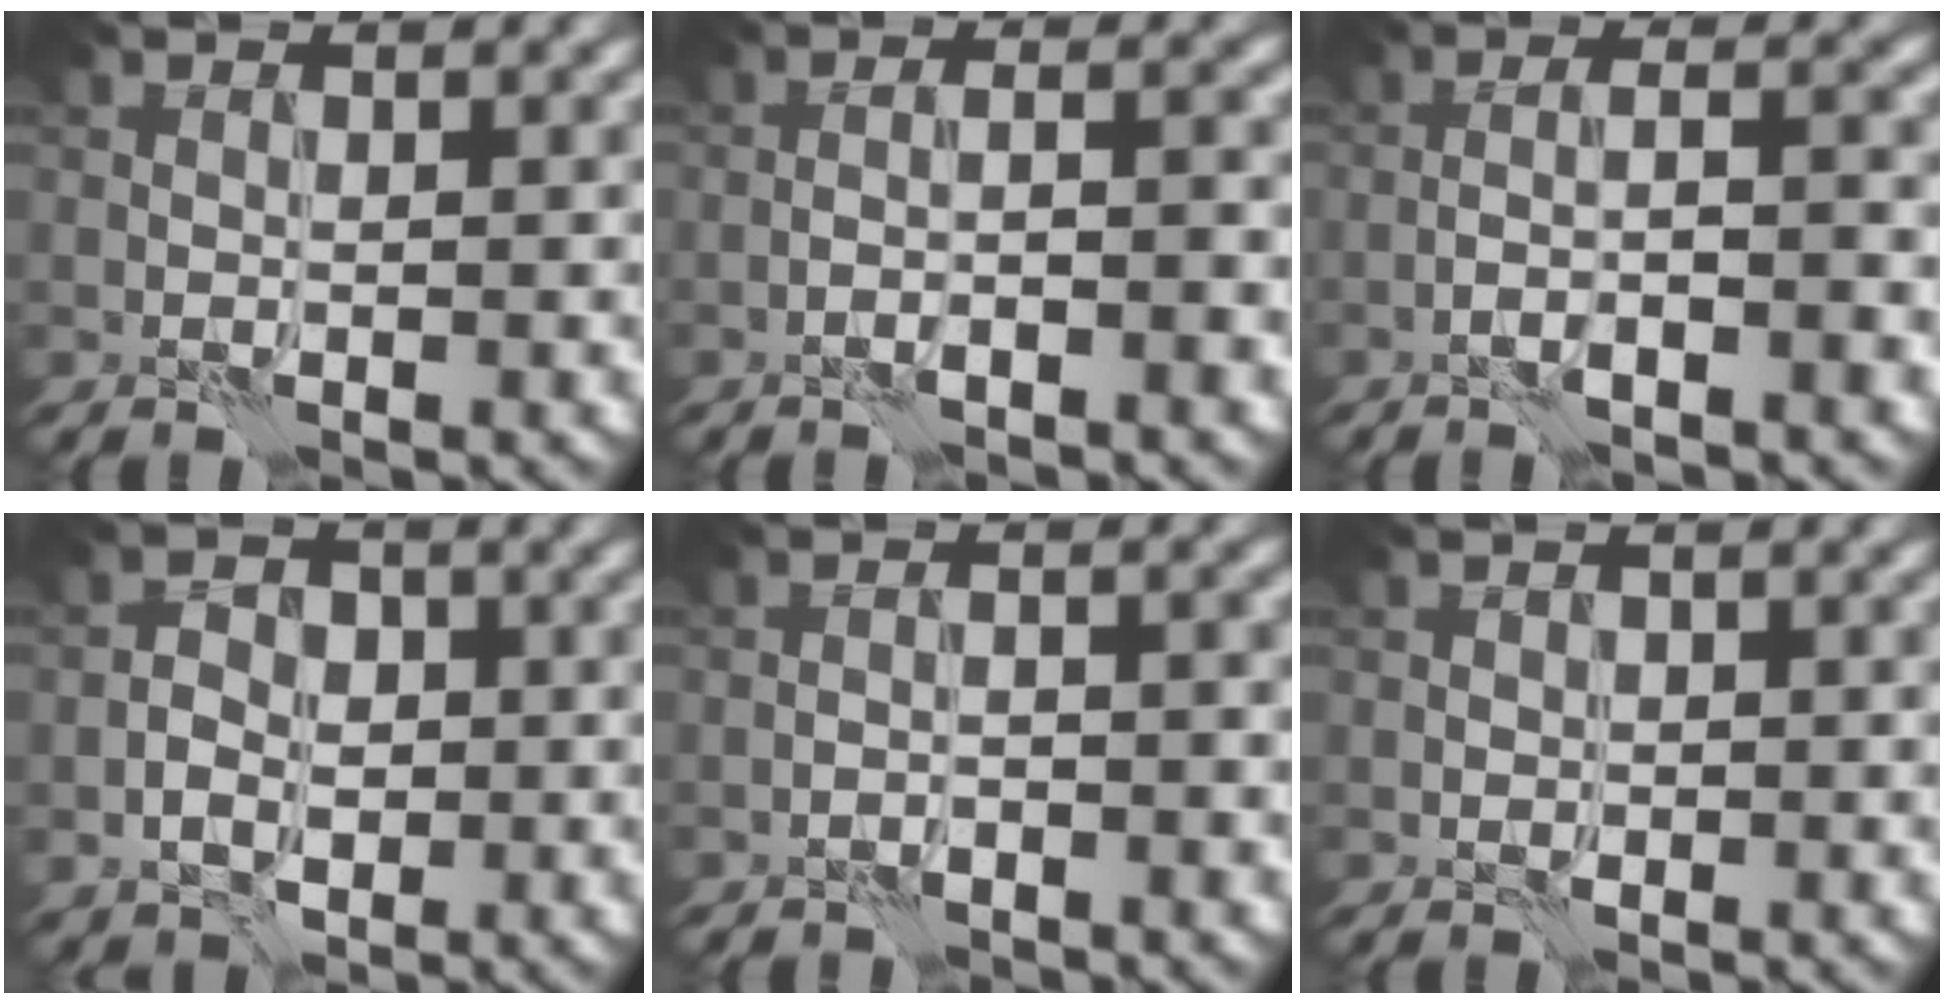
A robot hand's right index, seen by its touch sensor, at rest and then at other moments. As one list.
[{"total": 3.2, "force": [-1.8, 0.4, 2.6], "torque": [-0.042, 0.014, -0.039]}, {"total": 4.2, "force": [-2.1, 0.7, 3.6], "torque": [-0.056, 0.015, -0.045]}, {"total": 3.4, "force": [-0.9, 2.6, 1.9], "torque": [-0.027, 0.002, -0.017]}, {"total": 1.7, "force": [-1.5, 0.4, 0.7], "torque": [-0.007, 0.010, -0.029]}, {"total": 0.6, "force": [-0.1, 0.6, 0.2], "torque": [0.000, -0.002, -0.004]}]